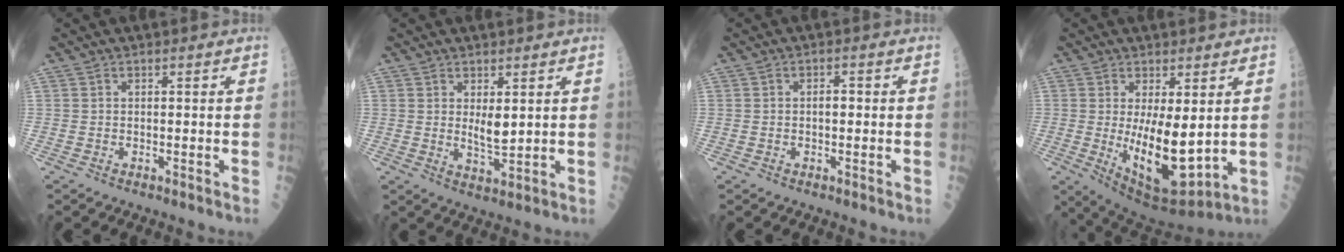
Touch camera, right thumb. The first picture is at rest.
{"total": 4.0, "force": [1.1, 1.4, 3.5], "torque": [-0.055, -0.017, 0.025]}
{"total": 1.6, "force": [0.0, 0.9, 1.4], "torque": [-0.016, 0.005, -0.002]}
{"total": 13.9, "force": [0.2, 5.5, 12.7], "torque": [-0.201, -0.033, 0.025]}